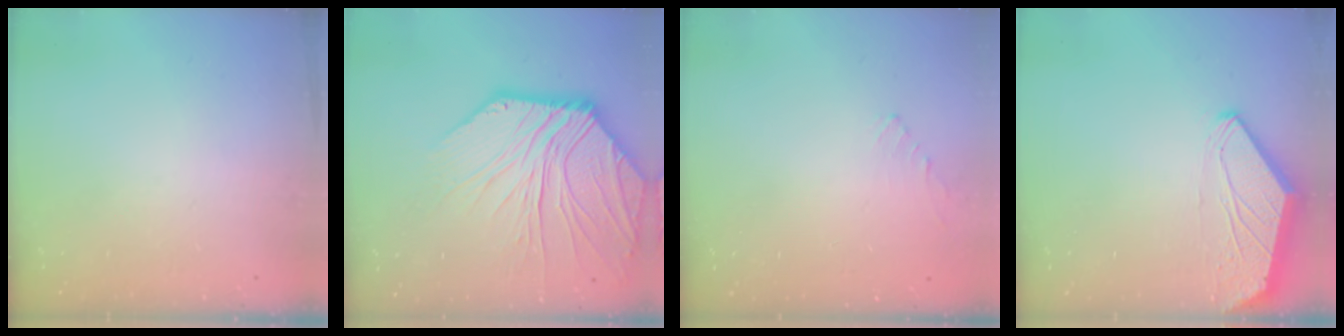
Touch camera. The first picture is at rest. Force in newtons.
{"total": 14.4, "press": 14.2, "slide": 2.2}
{"total": 1.0, "press": 0.9, "slide": 0.4}
{"total": 0.0}